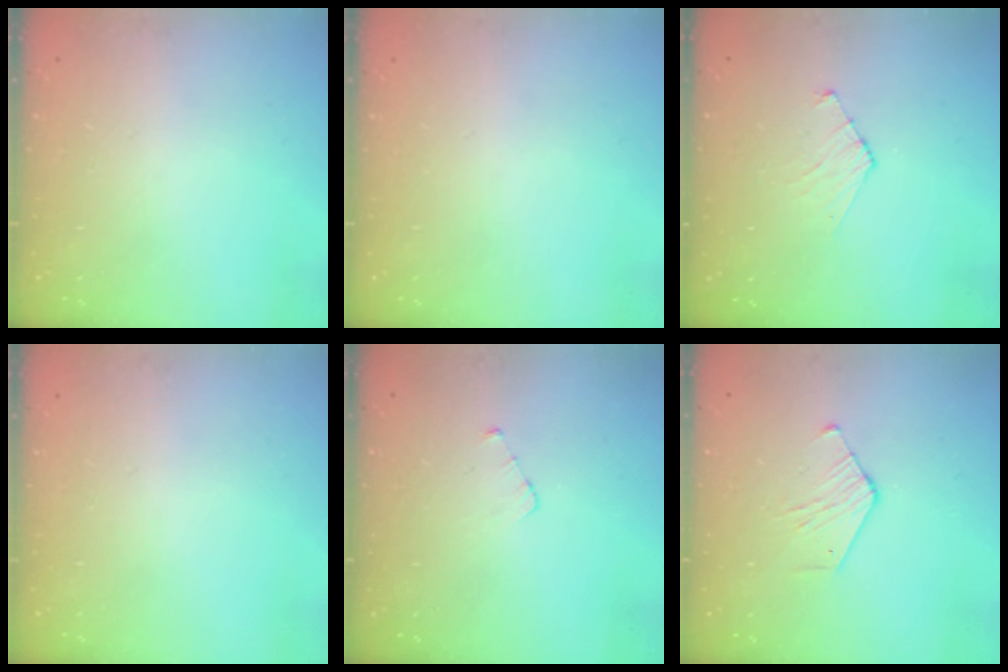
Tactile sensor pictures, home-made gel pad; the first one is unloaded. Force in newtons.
{"total": 0.0}
{"total": 4.4, "press": 4.4, "slide": 0.4}
{"total": 0.0}
{"total": 2.7, "press": 2.7, "slide": 0.3}
{"total": 4.3, "press": 4.3, "slide": 0.4}